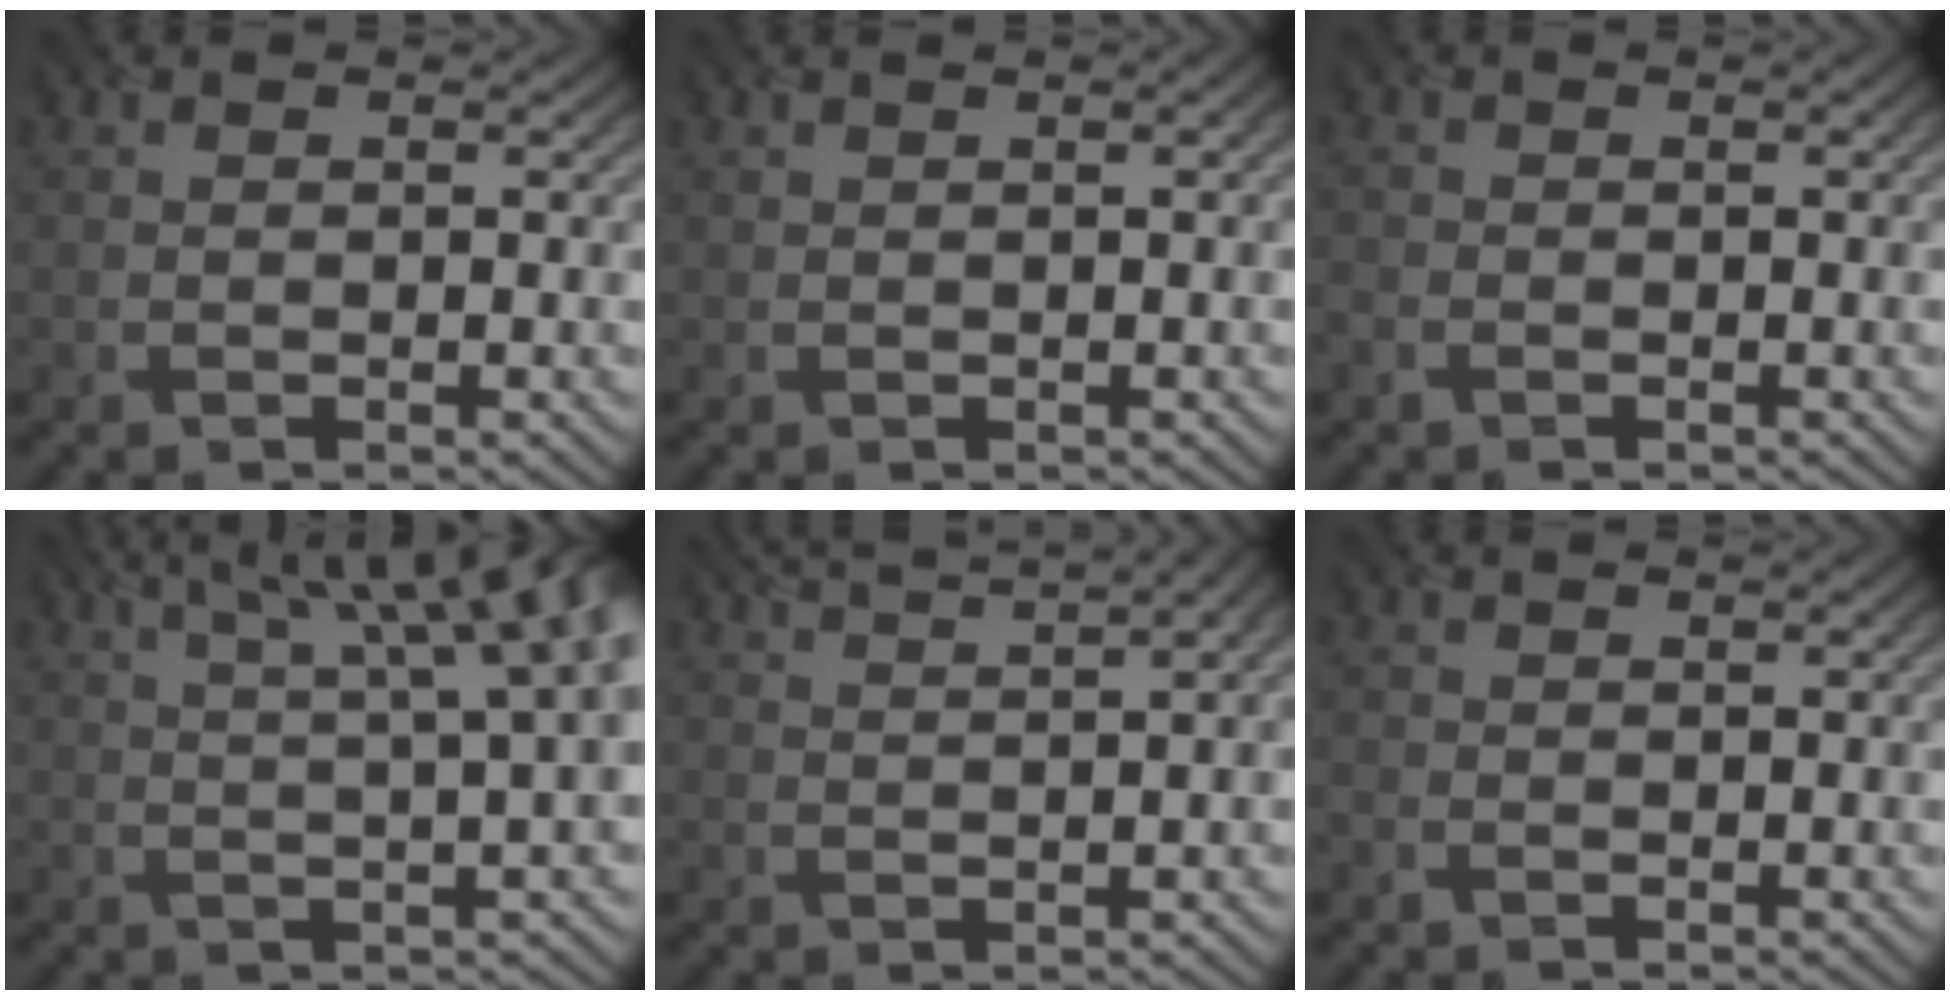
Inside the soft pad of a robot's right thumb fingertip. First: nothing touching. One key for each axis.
{"total": 1.0, "fx": 0.4, "fy": 0.1, "fz": 0.9, "tx": -0.013, "ty": 0.004, "tz": 0.011}
{"total": 1.5, "fx": -1.0, "fy": 0.7, "fz": 0.8, "tx": -0.025, "ty": -0.005, "tz": -0.021}
{"total": 13.0, "fx": 4.7, "fy": 4.0, "fz": 11.5, "tx": -0.132, "ty": 0.067, "tz": 0.053}
{"total": 5.9, "fx": 4.2, "fy": 0.8, "fz": 4.1, "tx": -0.065, "ty": 0.030, "tz": 0.057}
{"total": 1.2, "fx": -0.9, "fy": 0.5, "fz": 0.7, "tx": -0.020, "ty": -0.005, "tz": -0.016}